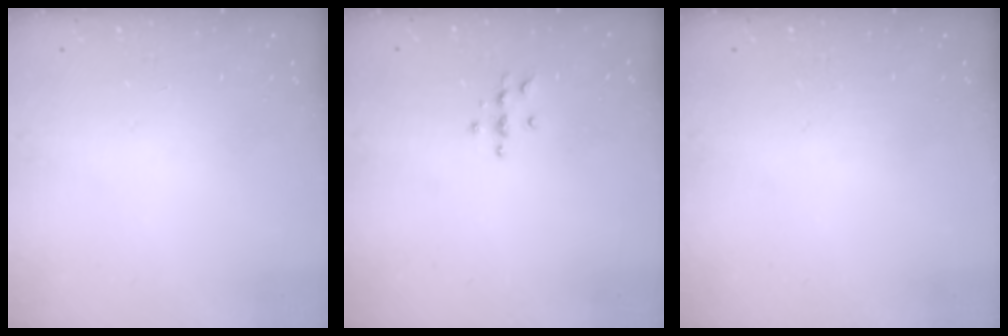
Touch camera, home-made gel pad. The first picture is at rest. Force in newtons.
{"total": 3.8, "press": 3.7, "slide": 0.5}
{"total": 0.0}